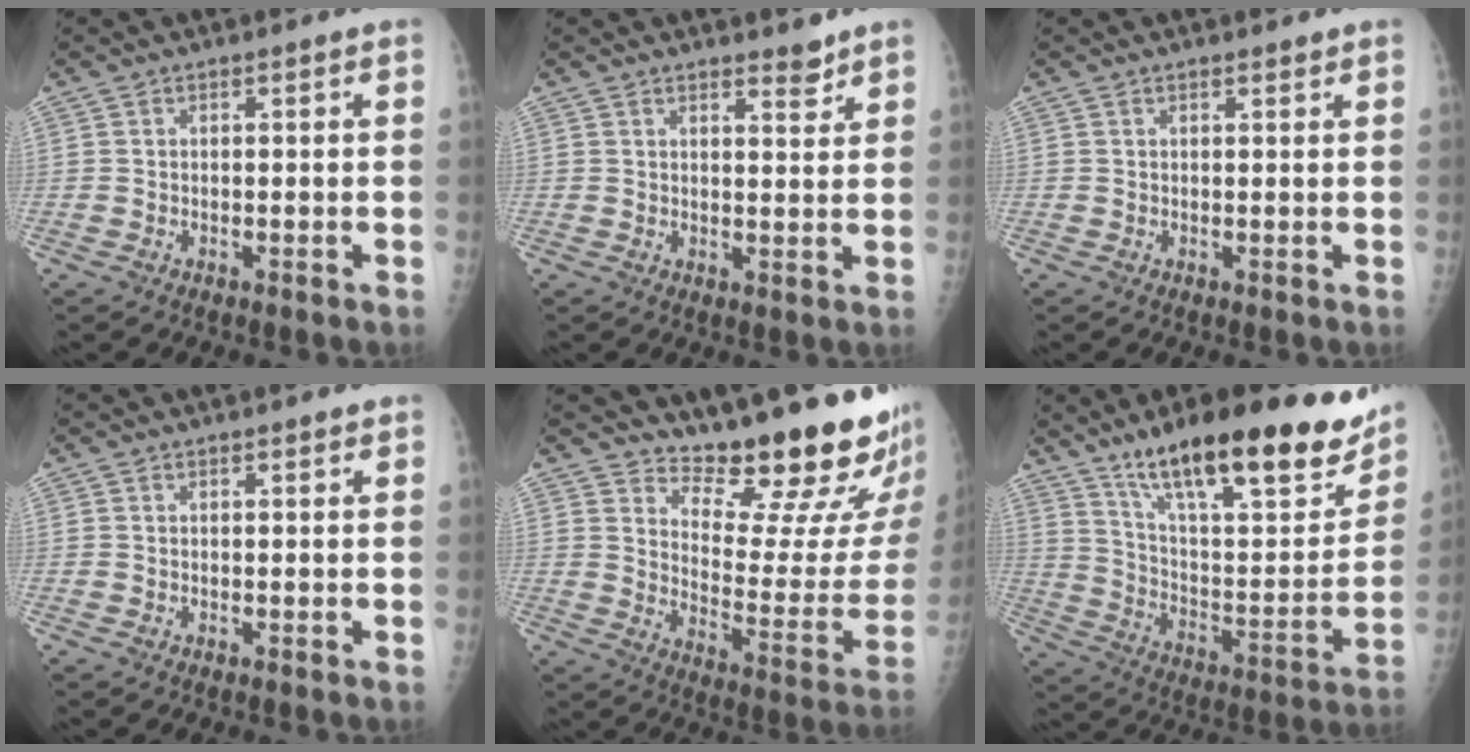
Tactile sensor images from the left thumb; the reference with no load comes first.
{"total": 2.8, "force": [2.4, 0.7, 1.2], "torque": [-0.009, -0.021, 0.035]}
{"total": 0.9, "force": [0.7, 0.2, 0.4], "torque": [-0.006, -0.004, 0.011]}
{"total": 0.7, "force": [0.6, 0.2, 0.3], "torque": [-0.004, -0.001, 0.009]}
{"total": 21.7, "force": [18.3, 4.6, 10.7], "torque": [-0.114, -0.174, 0.239]}
{"total": 28.7, "force": [19.5, 7.9, 19.5], "torque": [-0.257, -0.067, 0.307]}